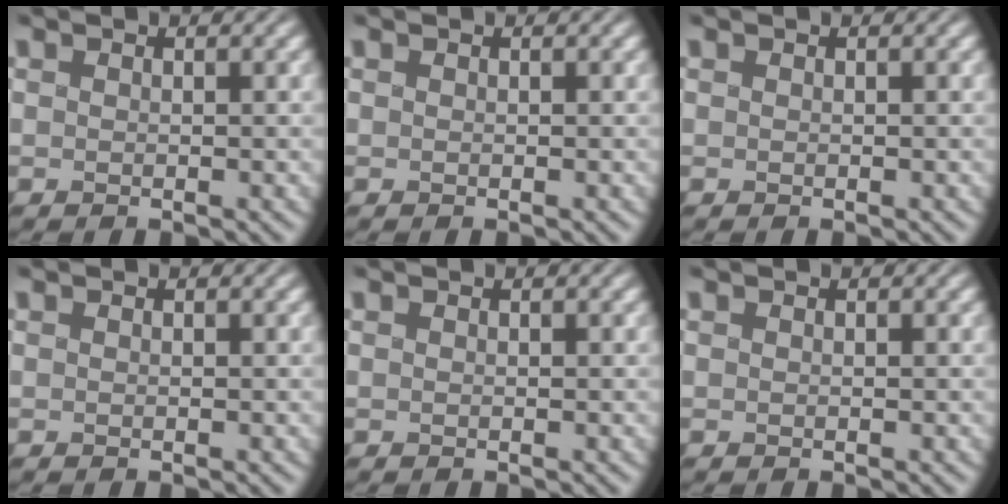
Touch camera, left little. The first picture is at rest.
{"total": 0.0}
{"total": 0.0}
{"total": 0.0}
{"total": 0.0}
{"total": 0.0}